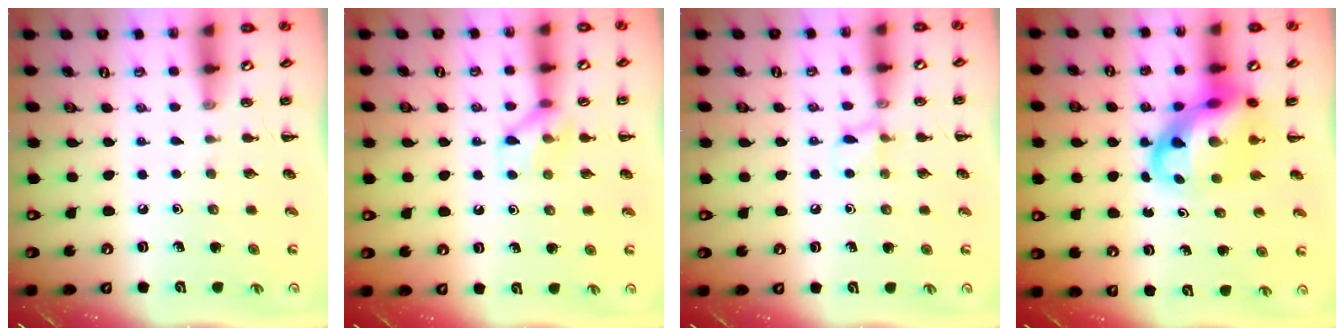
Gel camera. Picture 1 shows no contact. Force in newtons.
{"total": 8.0, "press": 8.0, "slide": 0.5}
{"total": 6.3, "press": 6.0, "slide": 1.8}
{"total": 11.7, "press": 11.3, "slide": 3.2}